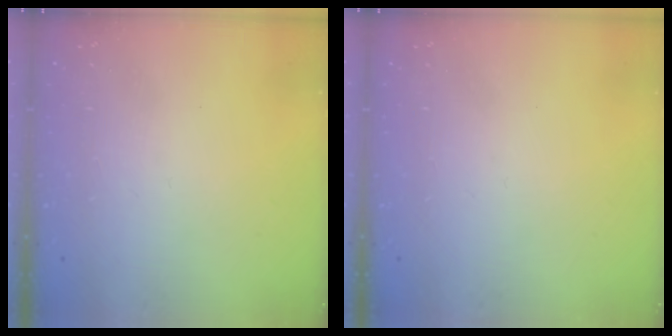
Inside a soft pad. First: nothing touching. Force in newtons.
{"total": 0.0}